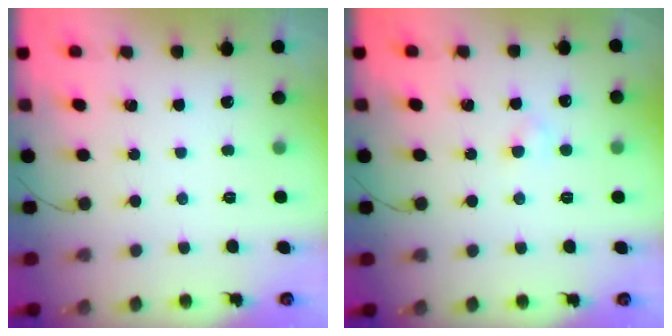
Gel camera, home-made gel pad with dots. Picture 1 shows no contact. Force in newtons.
{"total": 1.8, "press": 1.6, "slide": 0.8}